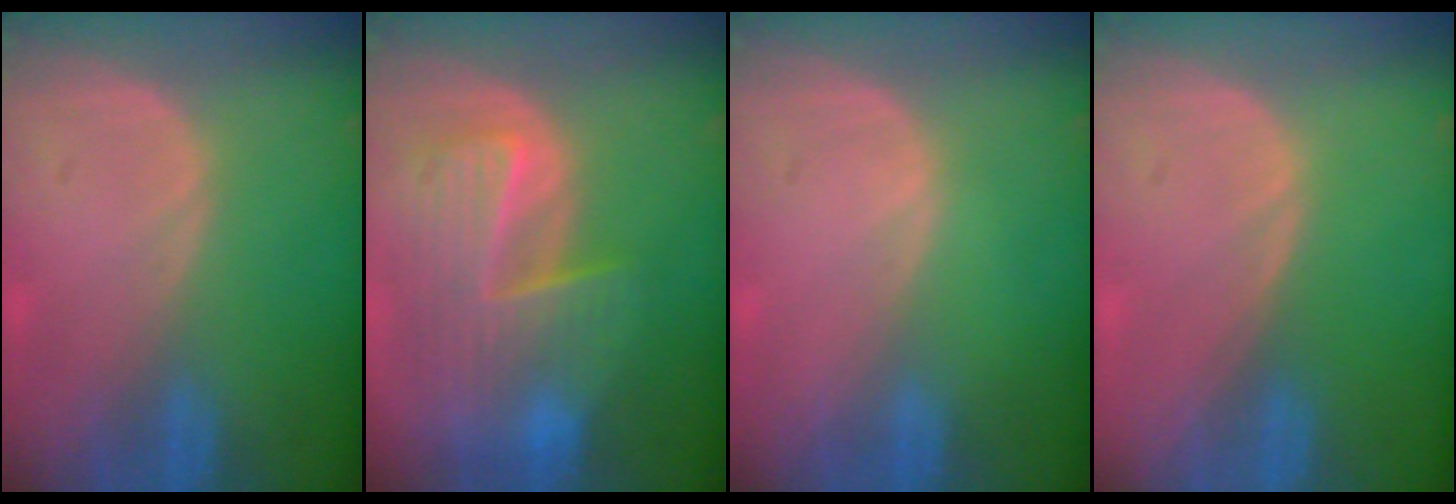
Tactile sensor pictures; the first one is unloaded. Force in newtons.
{"total": 10.3, "press": 8.9, "slide": 5.1}
{"total": 0.0}
{"total": 0.0}